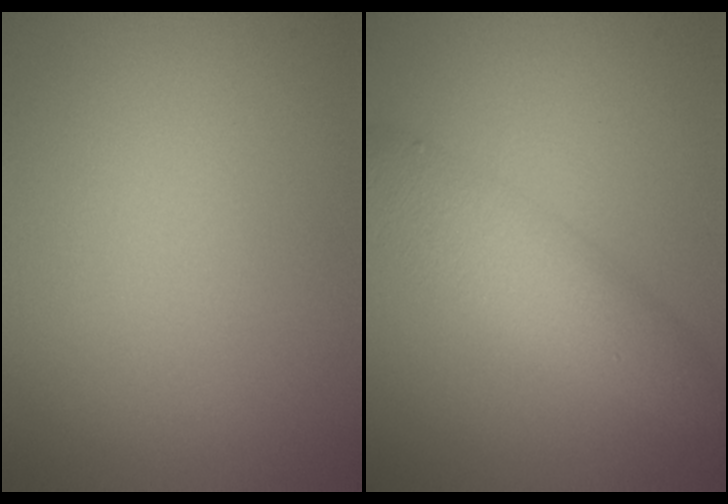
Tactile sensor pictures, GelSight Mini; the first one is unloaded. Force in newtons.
{"total": 4.9, "press": 4.9, "slide": 0.1}